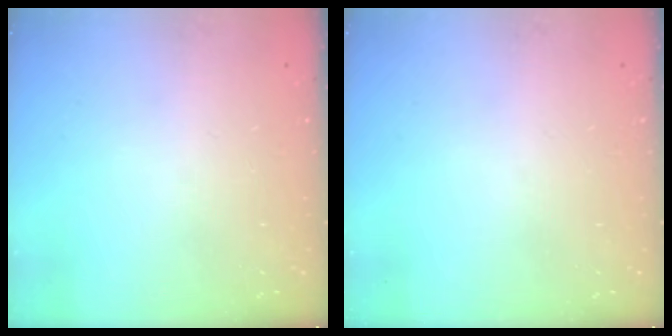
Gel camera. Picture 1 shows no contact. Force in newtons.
{"total": 0.0}